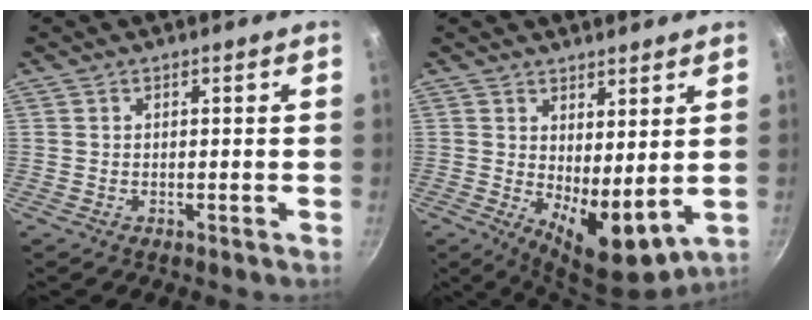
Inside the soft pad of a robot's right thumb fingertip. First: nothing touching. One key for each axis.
{"total": 9.3, "fx": 1.7, "fy": 4.1, "fz": 8.2, "tx": -0.109, "ty": -0.036, "tz": 0.036}